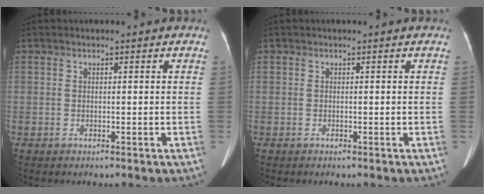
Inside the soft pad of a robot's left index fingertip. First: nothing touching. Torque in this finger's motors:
{"motor_torque": [-0.05, -0.02, 0.00, 0.01]}